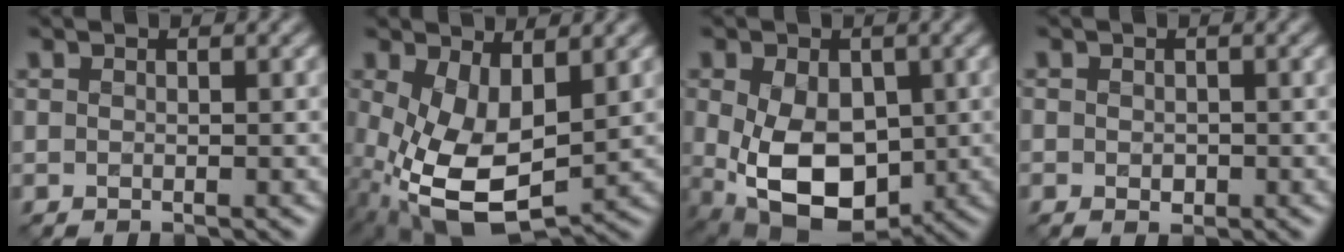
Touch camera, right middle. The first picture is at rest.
{"total": 8.8, "force": [-1.1, 4.9, 7.2], "torque": [-0.173, -0.031, -0.007]}
{"total": 9.1, "force": [-1.0, 6.0, 6.8], "torque": [-0.131, -0.024, -0.008]}
{"total": 1.1, "force": [-0.2, 0.9, 0.7], "torque": [-0.010, -0.004, -0.004]}